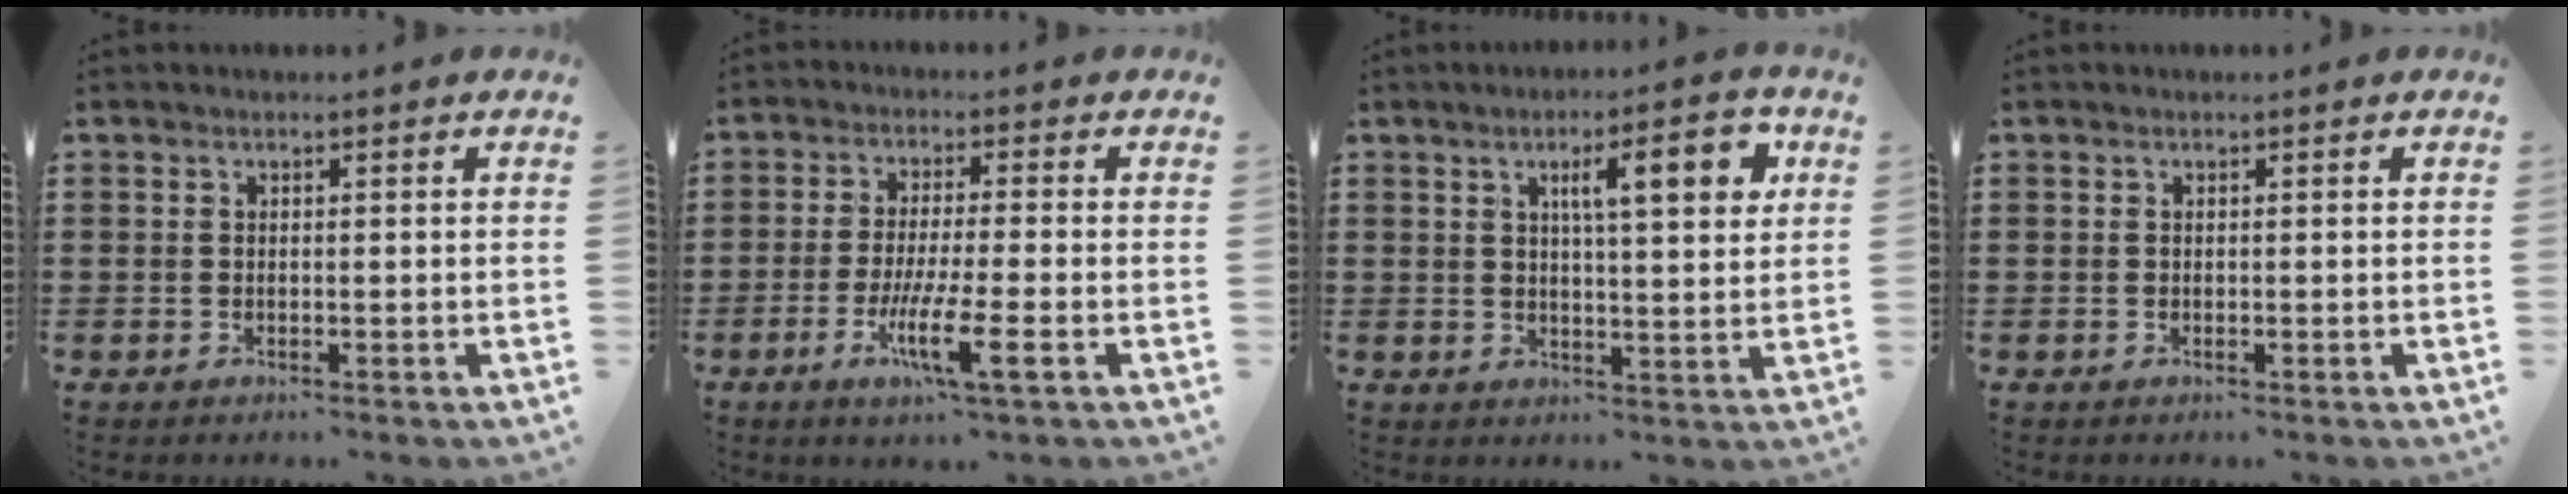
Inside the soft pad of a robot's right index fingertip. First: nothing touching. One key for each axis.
{"total": 7.8, "fx": -3.1, "fy": 0.7, "fz": 7.2, "tx": -0.128, "ty": -0.010, "tz": -0.054}
{"total": 8.1, "fx": 3.1, "fy": 2.1, "fz": 7.2, "tx": -0.114, "ty": -0.002, "tz": 0.043}
{"total": 0.0}